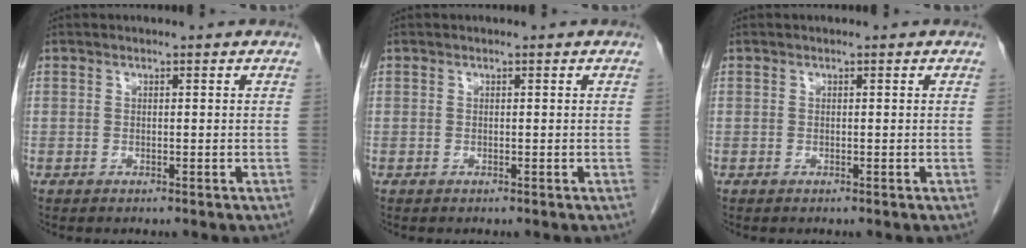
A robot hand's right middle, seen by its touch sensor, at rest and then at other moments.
{"total": 0.0}
{"total": 0.0}